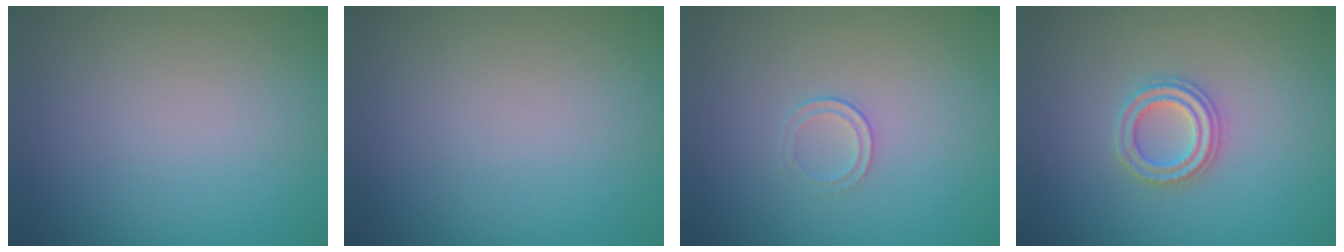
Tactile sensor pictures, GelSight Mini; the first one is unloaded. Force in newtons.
{"total": 0.0}
{"total": 1.0, "press": 0.5, "slide": 0.9}
{"total": 2.4, "press": 2.3, "slide": 0.5}